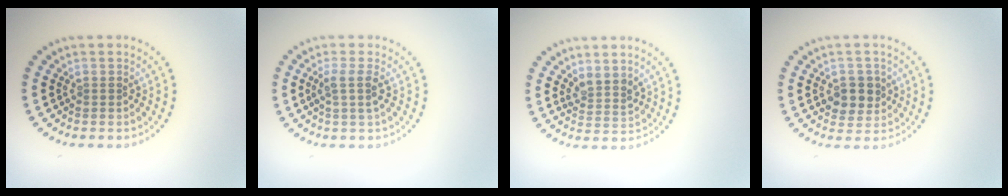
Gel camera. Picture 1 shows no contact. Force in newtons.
{"total": 1.9, "press": 1.5, "slide": 1.1}
{"total": 2.2, "press": 1.8, "slide": 1.3}
{"total": 2.9, "press": 2.8, "slide": 0.8}